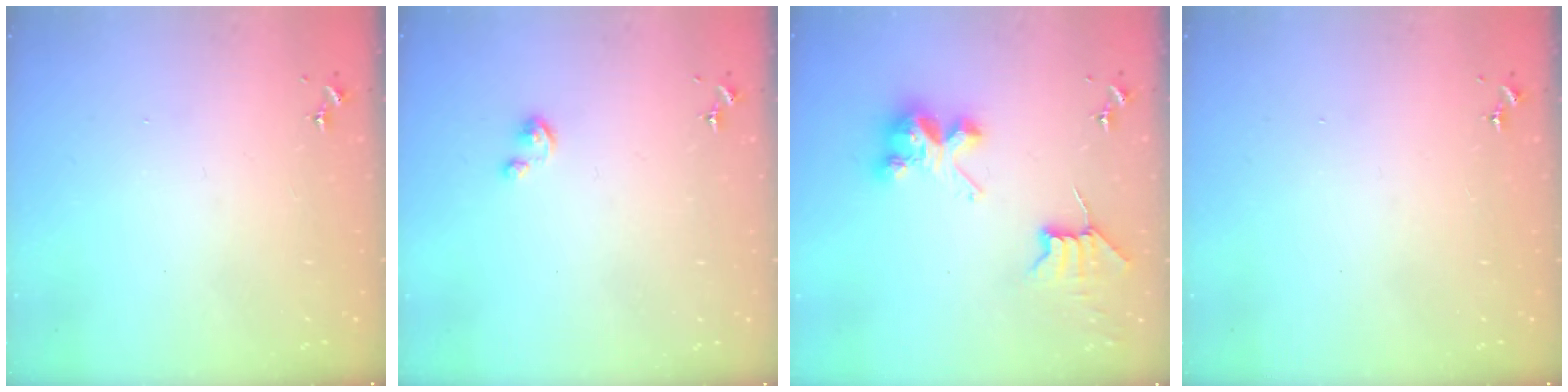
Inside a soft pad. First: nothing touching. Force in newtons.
{"total": 2.8, "press": 2.8, "slide": 0.2}
{"total": 8.9, "press": 8.9, "slide": 0.7}
{"total": 0.0}